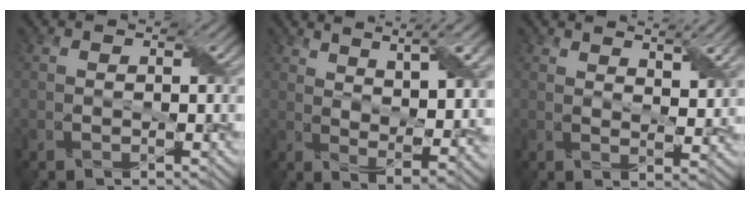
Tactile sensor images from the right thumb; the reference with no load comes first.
{"total": 12.5, "force": [6.5, 3.3, 10.2], "torque": [-0.173, 0.009, 0.105]}
{"total": 5.0, "force": [3.6, 0.2, 3.5], "torque": [-0.062, 0.002, 0.070]}